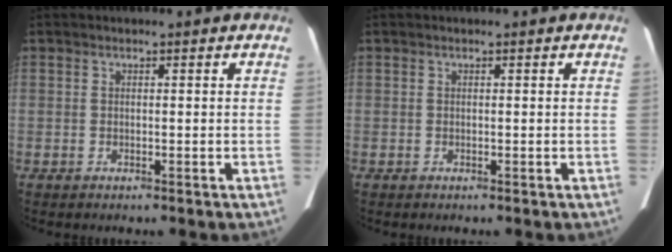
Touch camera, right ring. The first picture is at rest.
{"total": 0.0}